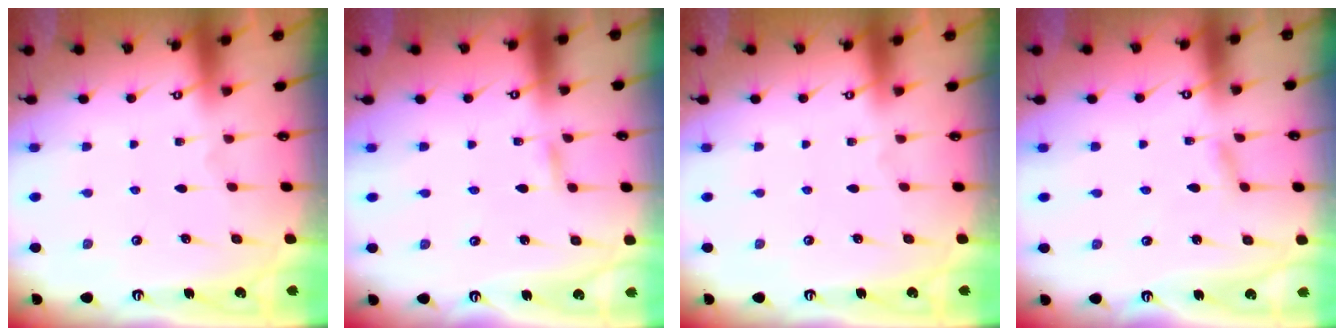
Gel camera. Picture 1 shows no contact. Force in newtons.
{"total": 1.4, "press": 1.4, "slide": 0.0}
{"total": 0.0}
{"total": 1.6, "press": 1.6, "slide": 0.2}